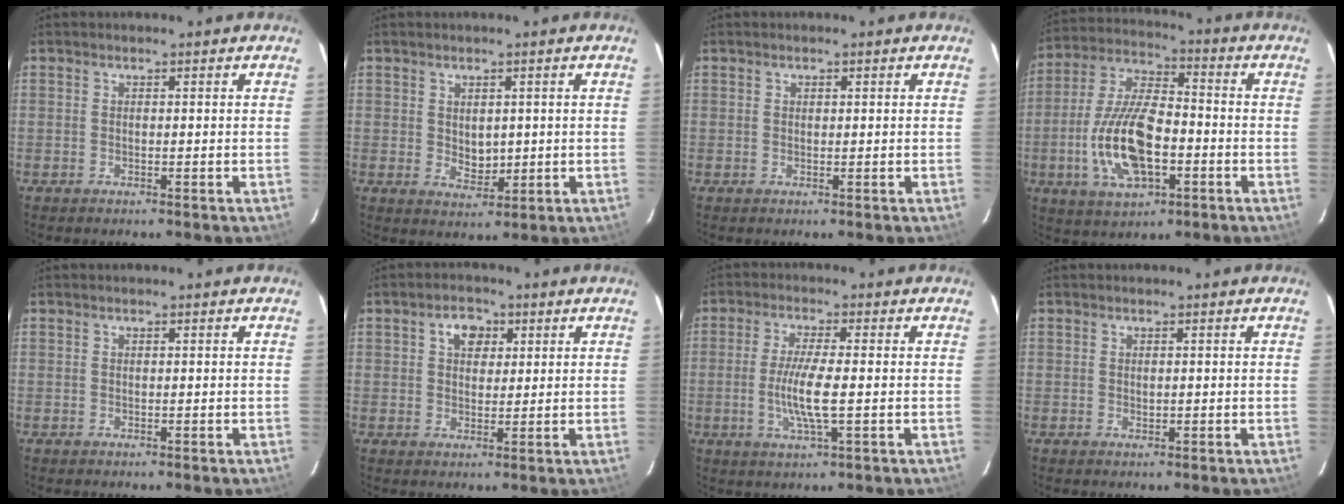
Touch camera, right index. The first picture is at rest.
{"total": 3.6, "force": [0.6, 2.7, 2.3], "torque": [-0.035, -0.002, 0.016]}
{"total": 0.5, "force": [0.3, 0.4, 0.2], "torque": [-0.004, 0.003, 0.005]}
{"total": 15.9, "force": [-4.3, 6.9, 13.6], "torque": [-0.287, 0.001, -0.077]}
{"total": 0.0}
{"total": 4.6, "force": [1.8, 3.4, 2.6], "torque": [-0.035, 0.015, 0.031]}
{"total": 7.1, "force": [-1.1, 0.7, 7.0], "torque": [-0.137, -0.008, -0.022]}
{"total": 0.6, "force": [0.2, 0.4, 0.4], "torque": [-0.006, 0.002, 0.006]}